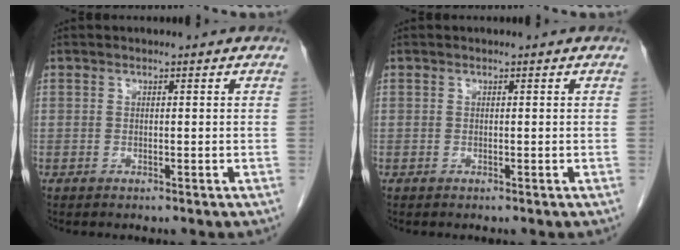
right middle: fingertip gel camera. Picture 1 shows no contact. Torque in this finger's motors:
{"motor_torque": [-0.05, -0.05, 0.00, -0.01]}